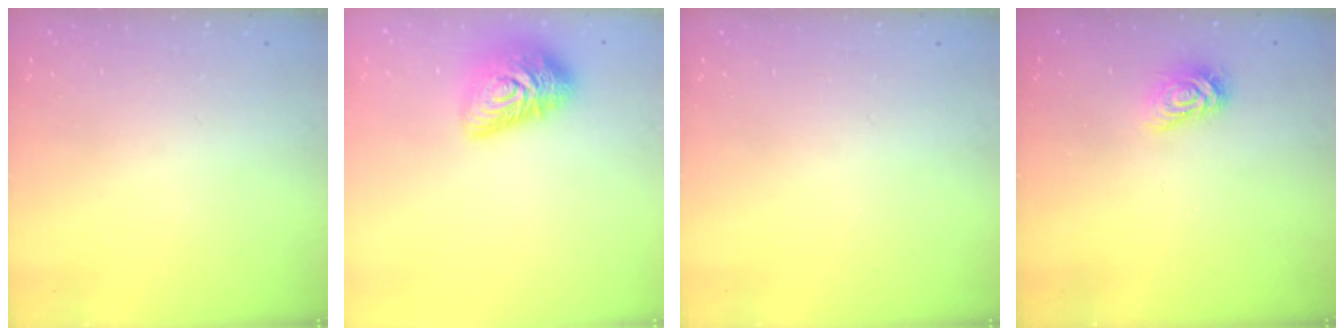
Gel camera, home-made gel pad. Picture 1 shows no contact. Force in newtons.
{"total": 14.8, "press": 14.8, "slide": 0.8}
{"total": 0.0}
{"total": 6.0, "press": 6.0, "slide": 0.3}